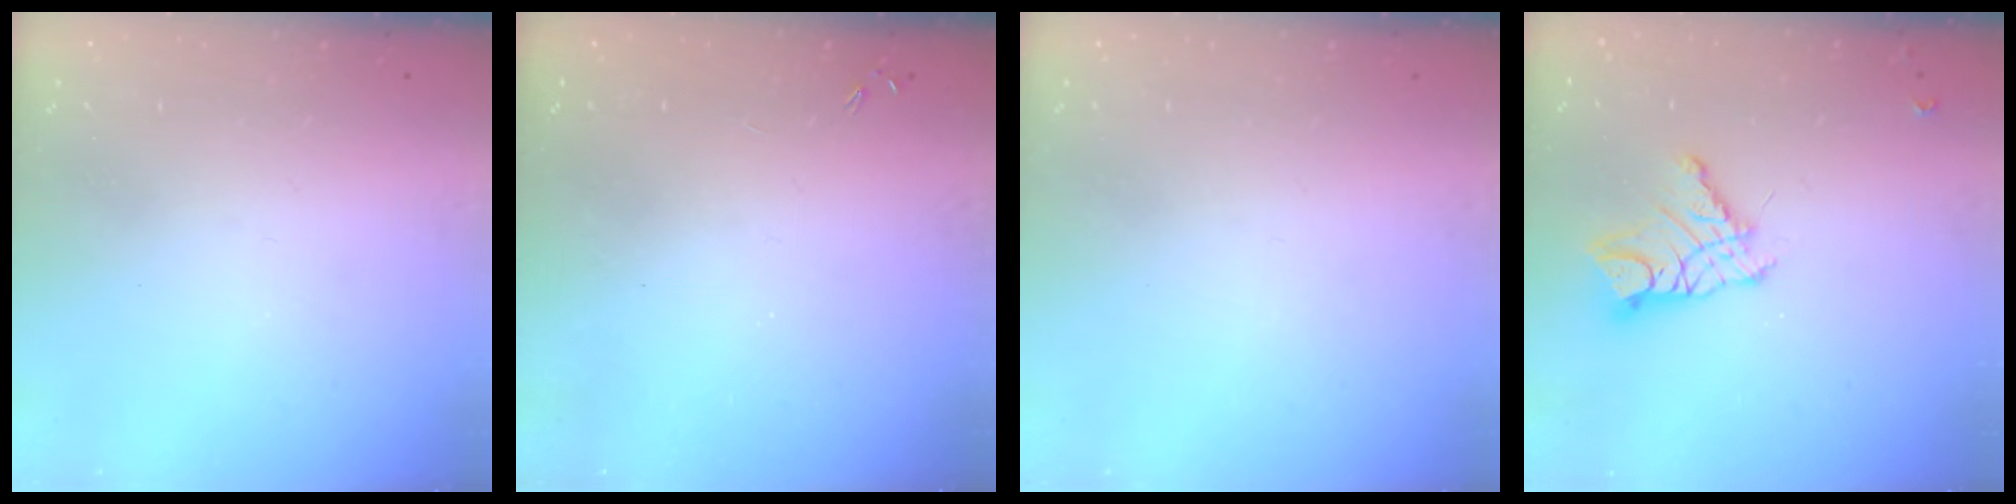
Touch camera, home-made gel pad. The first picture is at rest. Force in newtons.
{"total": 0.0}
{"total": 0.0}
{"total": 11.1, "press": 11.1, "slide": 1.0}